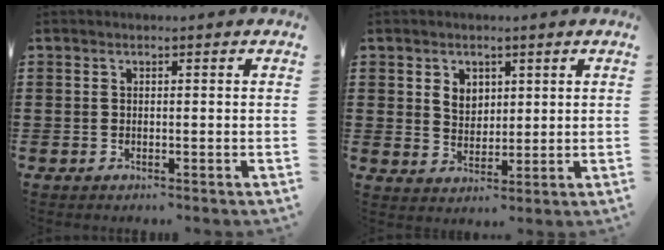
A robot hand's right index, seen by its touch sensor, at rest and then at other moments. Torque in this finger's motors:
{"motor_torque": [0.02, 0.02, 0.08, 0.07]}